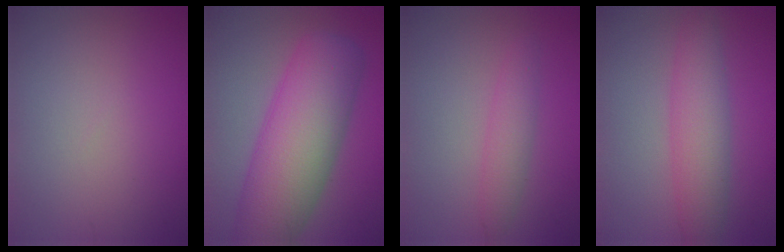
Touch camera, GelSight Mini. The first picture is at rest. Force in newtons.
{"total": 10.4, "press": 10.3, "slide": 0.7}
{"total": 2.2, "press": 2.2, "slide": 0.1}
{"total": 4.5, "press": 4.5, "slide": 0.1}